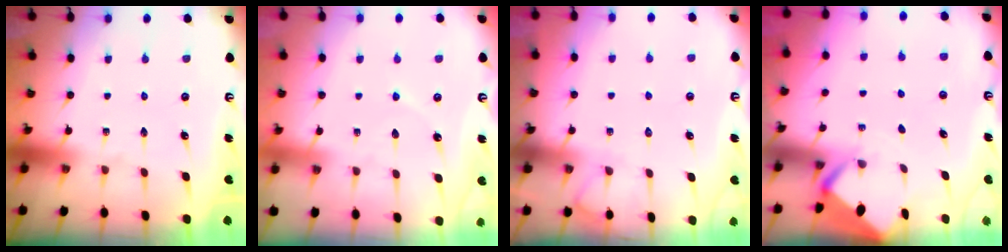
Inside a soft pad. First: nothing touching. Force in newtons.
{"total": 2.9, "press": 2.9, "slide": 0.4}
{"total": 6.0, "press": 6.0, "slide": 0.7}
{"total": 2.5, "press": 2.5, "slide": 0.1}